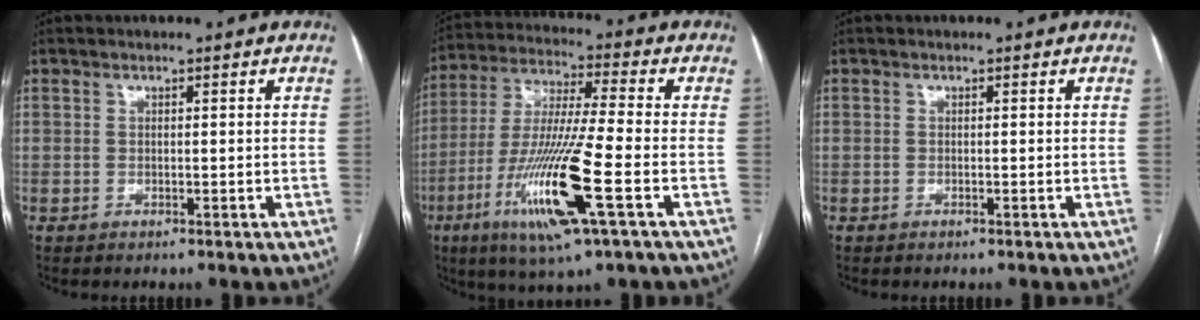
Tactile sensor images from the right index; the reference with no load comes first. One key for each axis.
{"total": 16.3, "fx": -6.0, "fy": 0.2, "fz": 15.2, "tx": -0.314, "ty": -0.023, "tz": -0.110}
{"total": 0.0}